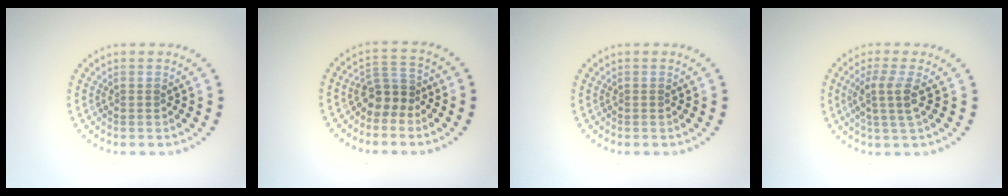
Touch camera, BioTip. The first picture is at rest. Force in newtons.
{"total": 2.7, "press": 2.3, "slide": 1.5}
{"total": 0.0}
{"total": 2.7, "press": 2.1, "slide": 1.6}